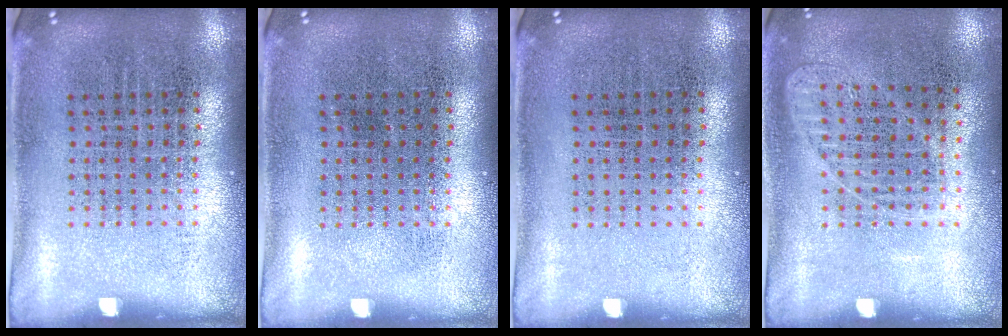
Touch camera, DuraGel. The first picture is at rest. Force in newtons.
{"total": 0.0}
{"total": 0.0}
{"total": 0.9, "press": 0.9, "slide": 0.1}